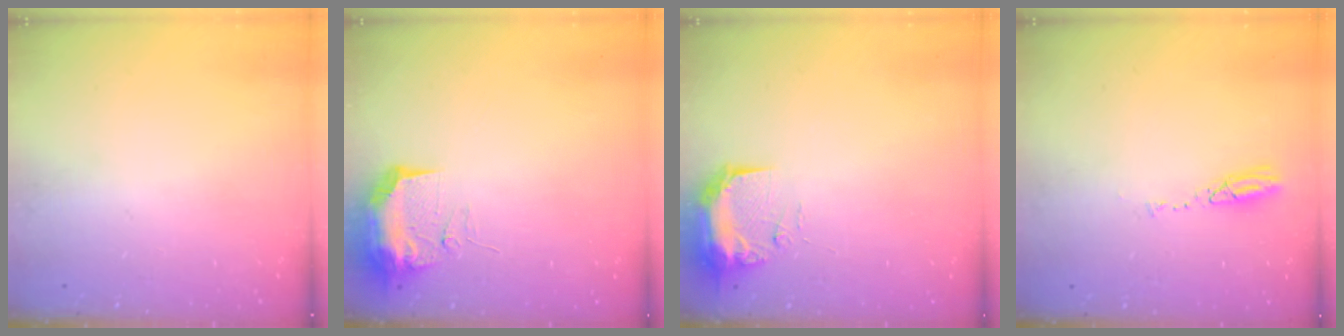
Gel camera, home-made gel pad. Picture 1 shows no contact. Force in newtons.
{"total": 9.5, "press": 9.4, "slide": 1.4}
{"total": 9.2, "press": 9.0, "slide": 1.5}
{"total": 3.6, "press": 3.6, "slide": 0.2}